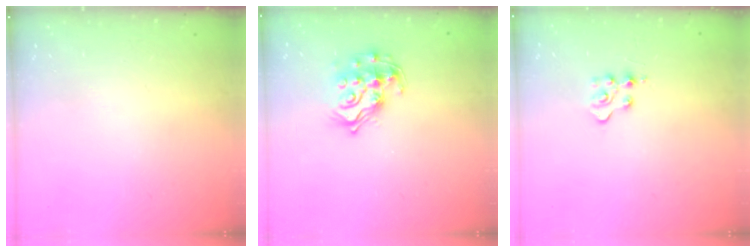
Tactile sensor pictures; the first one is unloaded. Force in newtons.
{"total": 14.5, "press": 14.4, "slide": 1.2}
{"total": 3.2, "press": 3.1, "slide": 0.6}